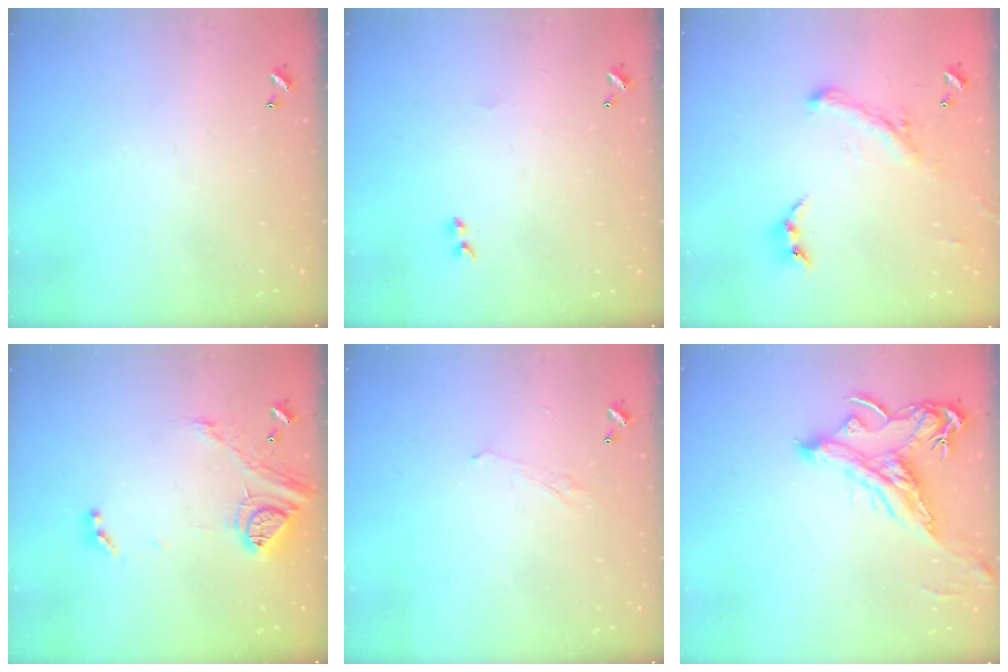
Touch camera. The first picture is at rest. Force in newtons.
{"total": 1.2, "press": 1.1, "slide": 0.5}
{"total": 1.5, "press": 1.4, "slide": 0.3}
{"total": 14.5, "press": 14.4, "slide": 1.5}
{"total": 0.9, "press": 0.7, "slide": 0.6}
{"total": 1.4, "press": 0.8, "slide": 1.1}